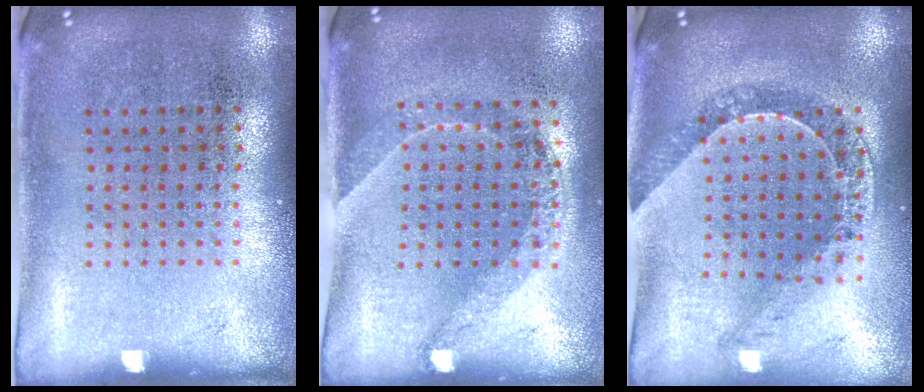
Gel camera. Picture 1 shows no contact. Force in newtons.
{"total": 1.5, "press": 1.1, "slide": 0.9}
{"total": 0.8, "press": 0.7, "slide": 0.1}